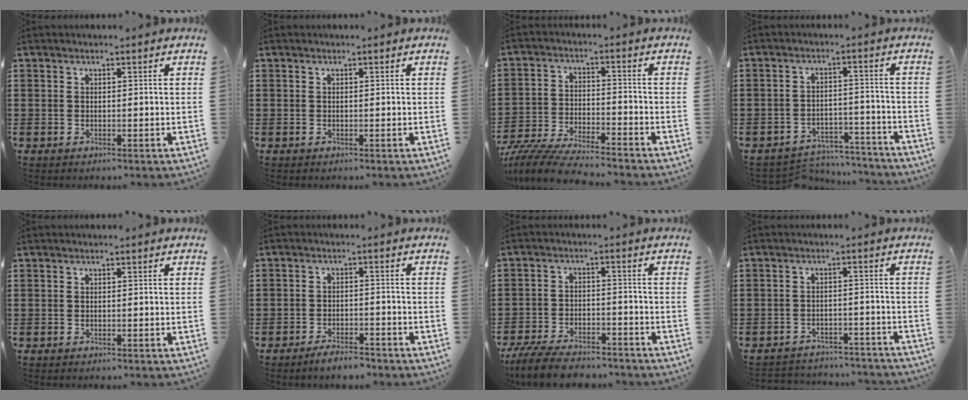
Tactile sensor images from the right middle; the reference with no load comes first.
{"total": 0.0}
{"total": 7.0, "force": [-6.7, 0.4, 2.2], "torque": [-0.055, -0.002, -0.134]}
{"total": 4.7, "force": [-4.6, 0.8, 0.3], "torque": [-0.007, 0.008, -0.096]}
{"total": 0.0}
{"total": 3.3, "force": [-3.2, 0.5, 0.5], "torque": [-0.013, 0.005, -0.065]}
{"total": 7.0, "force": [-6.4, 1.4, 2.5], "torque": [-0.051, 0.007, -0.123]}
{"total": 3.2, "force": [-3.2, 0.3, 0.1], "torque": [-0.006, 0.002, -0.070]}